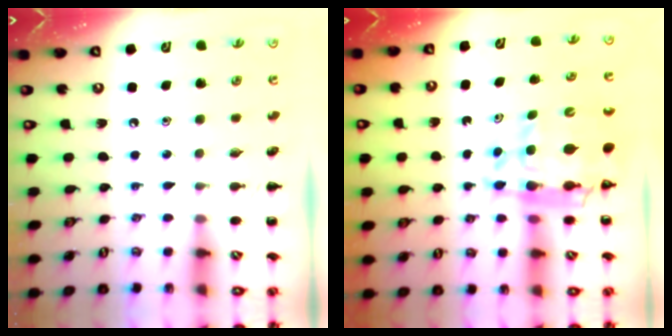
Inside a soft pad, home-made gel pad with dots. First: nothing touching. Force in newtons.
{"total": 12.1, "press": 11.7, "slide": 3.3}